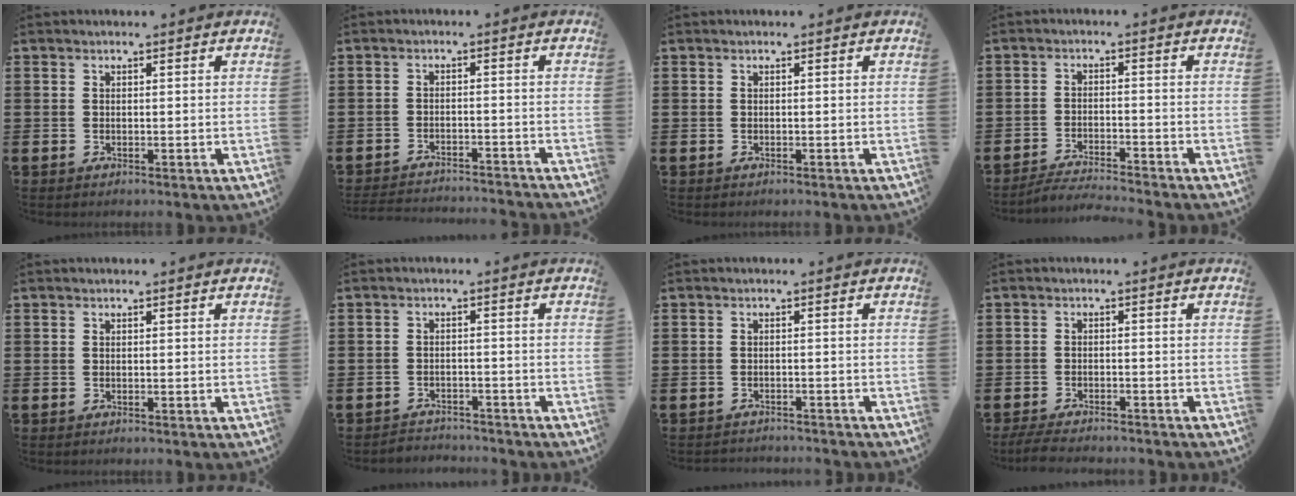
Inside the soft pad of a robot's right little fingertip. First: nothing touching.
{"total": 2.7, "force": [-2.7, -0.1, 0.0], "torque": [-0.003, 0.002, -0.058]}
{"total": 0.0}
{"total": 2.8, "force": [-2.7, -0.2, 0.4], "torque": [-0.008, 0.002, -0.056]}
{"total": 0.0}
{"total": 1.9, "force": [-1.9, 0.1, -0.4], "torque": [-0.001, 0.003, -0.043]}
{"total": 1.2, "force": [-1.2, 0.0, -0.1], "torque": [0.000, 0.003, -0.025]}
{"total": 2.3, "force": [-2.2, 0.1, 0.6], "torque": [-0.012, 0.005, -0.045]}